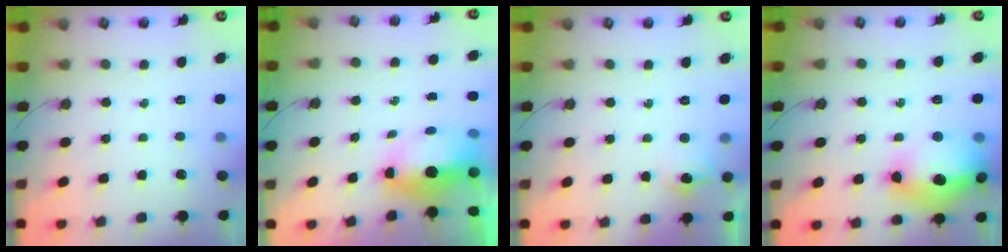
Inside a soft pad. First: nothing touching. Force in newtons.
{"total": 7.6, "press": 7.5, "slide": 1.3}
{"total": 6.8, "press": 6.7, "slide": 0.7}
{"total": 19.6, "press": 19.5, "slide": 1.8}